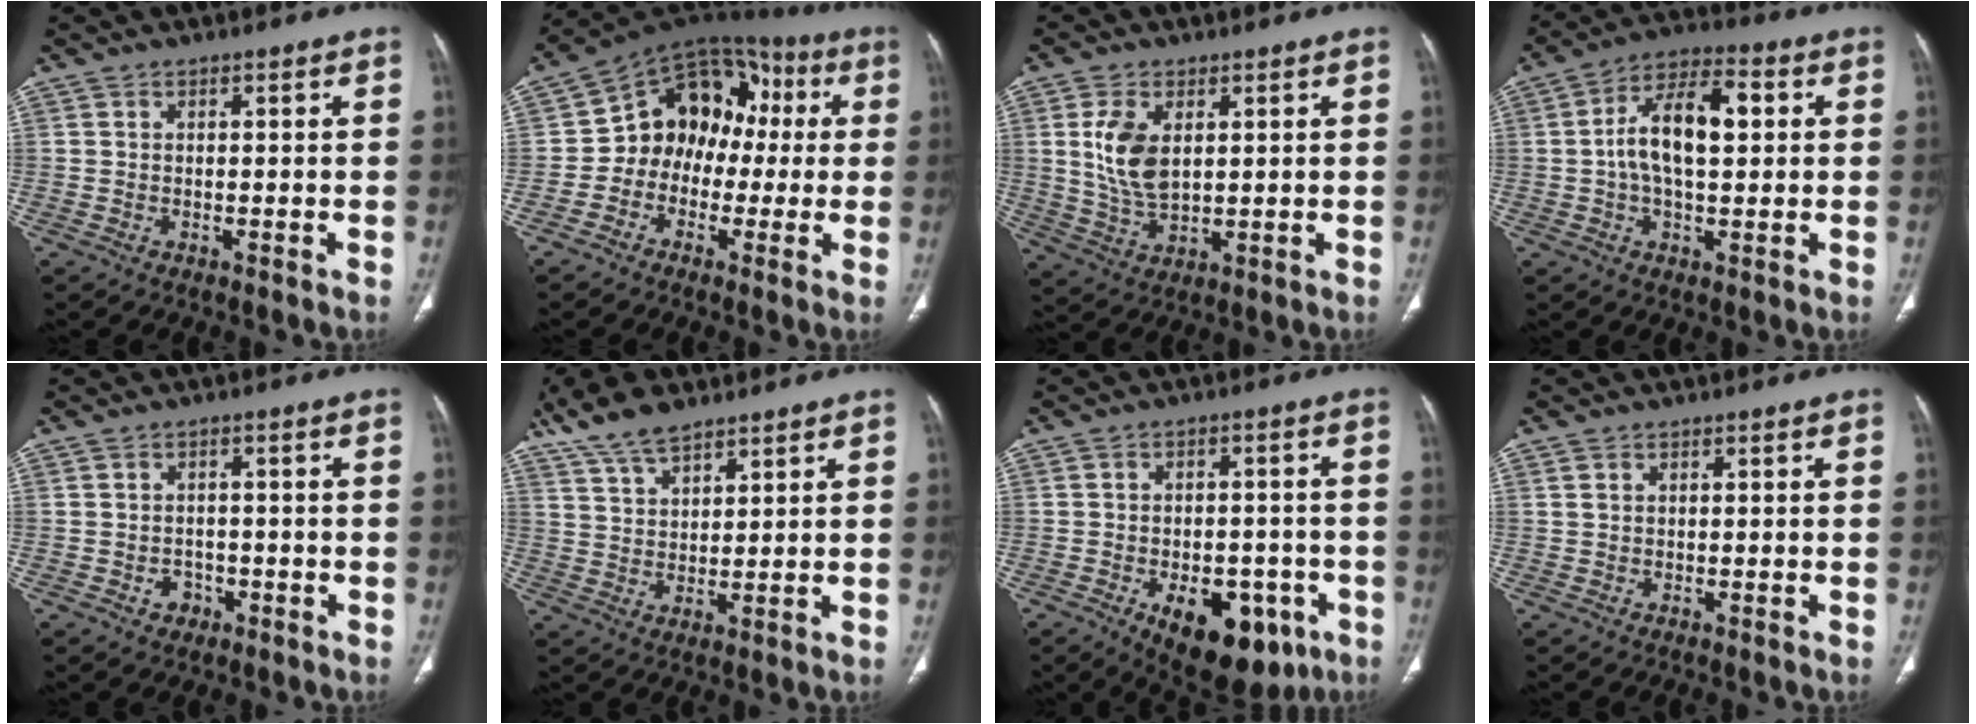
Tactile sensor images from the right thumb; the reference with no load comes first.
{"total": 14.8, "force": [-0.8, 11.8, 9.0], "torque": [-0.081, 0.054, -0.028]}
{"total": 13.4, "force": [3.8, 7.3, 10.6], "torque": [-0.209, -0.020, 0.087]}
{"total": 12.7, "force": [1.4, 6.3, 11.0], "torque": [-0.191, 0.026, 0.018]}
{"total": 2.7, "force": [-1.1, 2.3, 1.0], "torque": [-0.001, 0.011, -0.012]}
{"total": 9.0, "force": [6.9, 3.5, 4.6], "torque": [-0.079, -0.020, 0.135]}
{"total": 15.0, "force": [-6.6, 8.5, 10.4], "torque": [-0.117, 0.020, -0.078]}
{"total": 0.7, "force": [0.3, 0.5, 0.4], "torque": [-0.008, 0.005, 0.010]}